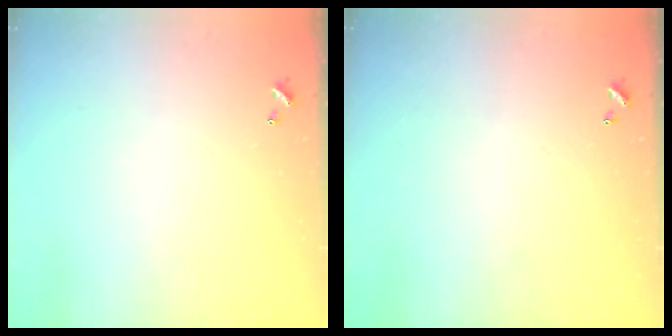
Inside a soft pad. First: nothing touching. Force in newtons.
{"total": 0.0}